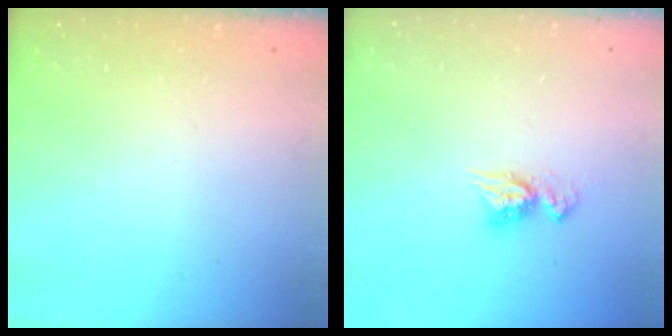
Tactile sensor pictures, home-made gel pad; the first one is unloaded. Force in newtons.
{"total": 7.5, "press": 7.4, "slide": 0.8}